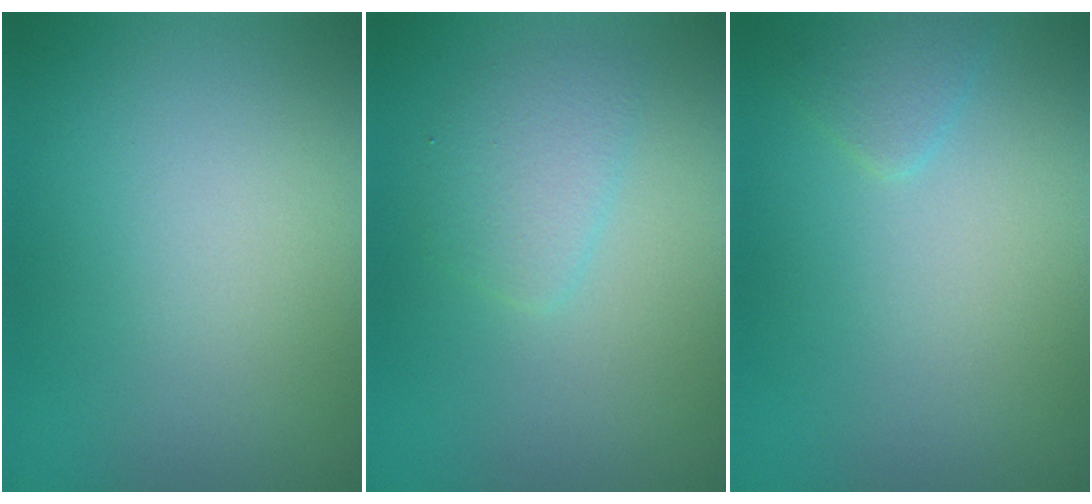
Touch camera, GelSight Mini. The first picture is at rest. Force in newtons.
{"total": 2.0, "press": 2.0, "slide": 0.0}
{"total": 1.2, "press": 1.2, "slide": 0.1}